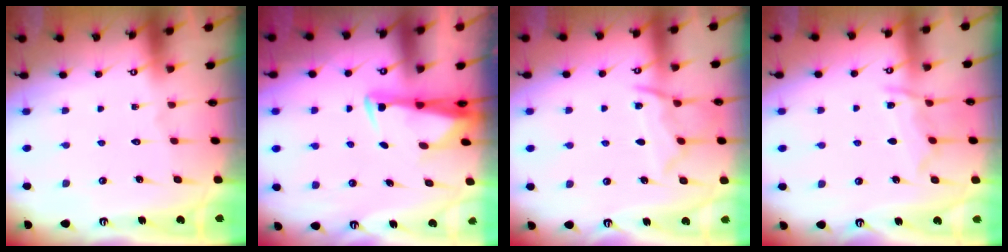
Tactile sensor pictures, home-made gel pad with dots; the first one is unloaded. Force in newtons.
{"total": 2.9, "press": 2.8, "slide": 0.6}
{"total": 9.5, "press": 9.4, "slide": 0.8}
{"total": 8.6, "press": 8.6, "slide": 0.8}